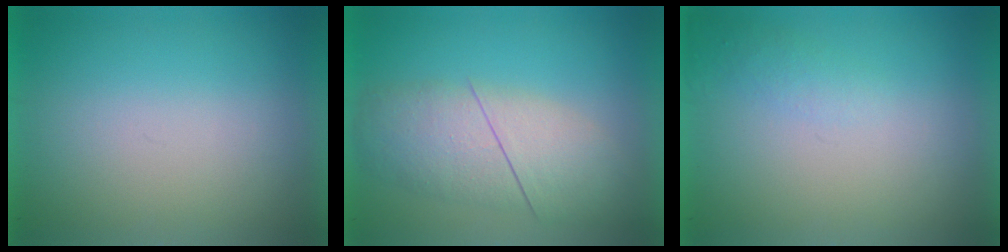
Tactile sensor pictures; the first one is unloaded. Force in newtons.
{"total": 3.8}
{"total": 1.3}